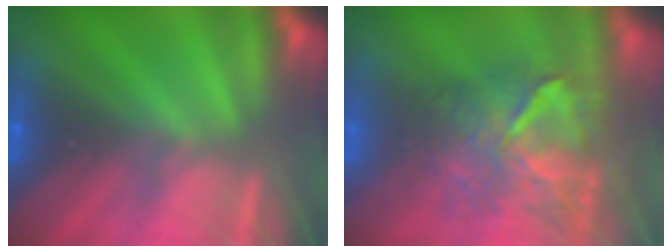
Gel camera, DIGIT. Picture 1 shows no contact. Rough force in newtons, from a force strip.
{"total": 9.5}